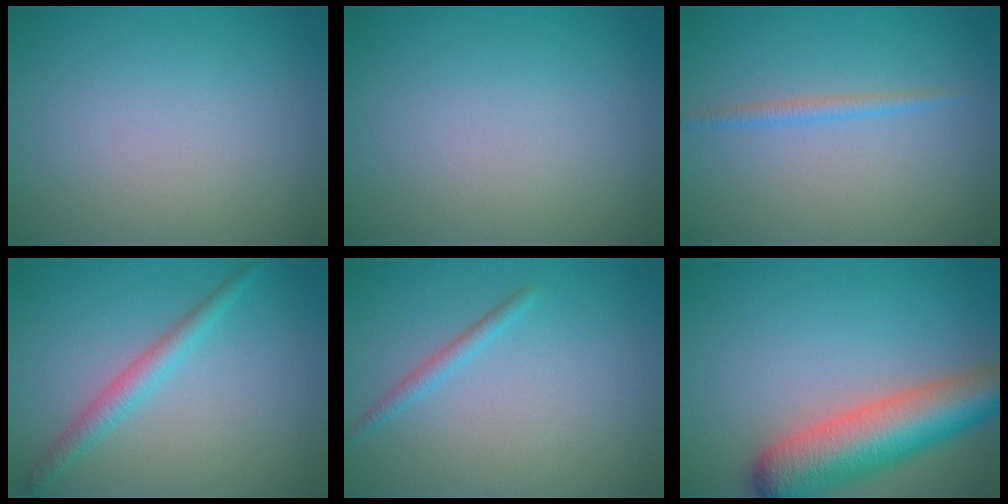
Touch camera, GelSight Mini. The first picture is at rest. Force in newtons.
{"total": 0.0}
{"total": 1.2, "press": 1.2, "slide": 0.1}
{"total": 2.4, "press": 2.4, "slide": 0.0}
{"total": 1.3, "press": 1.2, "slide": 0.1}
{"total": 8.4, "press": 8.4, "slide": 0.4}